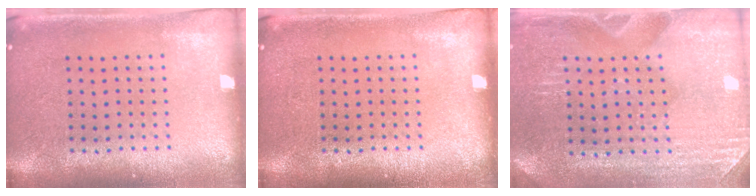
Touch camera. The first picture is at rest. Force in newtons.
{"total": 0.0}
{"total": 2.9, "press": 2.9, "slide": 0.4}